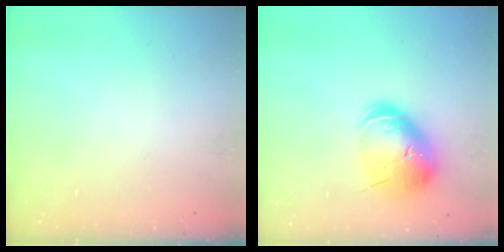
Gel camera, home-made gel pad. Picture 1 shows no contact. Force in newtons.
{"total": 18.7, "press": 18.5, "slide": 3.0}